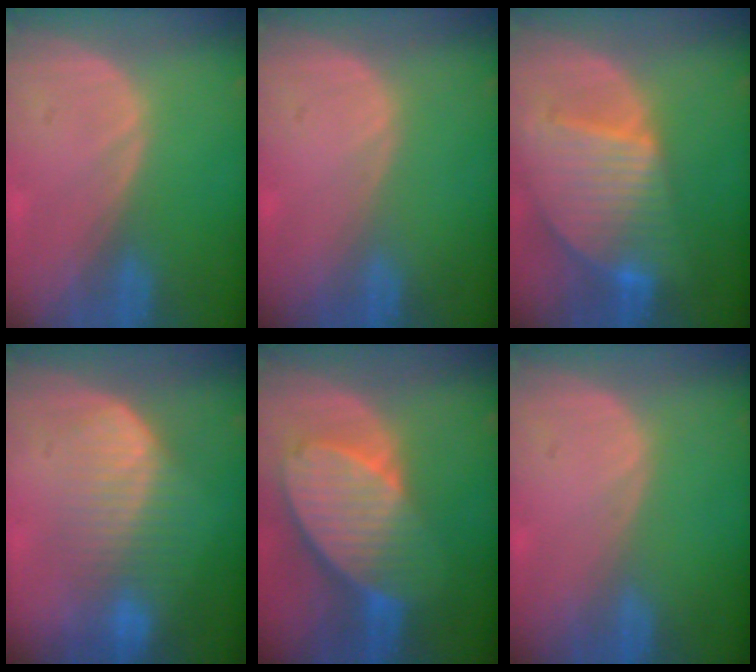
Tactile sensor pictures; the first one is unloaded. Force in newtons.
{"total": 0.0}
{"total": 9.5, "press": 8.2, "slide": 4.8}
{"total": 6.9, "press": 6.8, "slide": 1.4}
{"total": 10.3, "press": 8.9, "slide": 5.1}
{"total": 0.0}